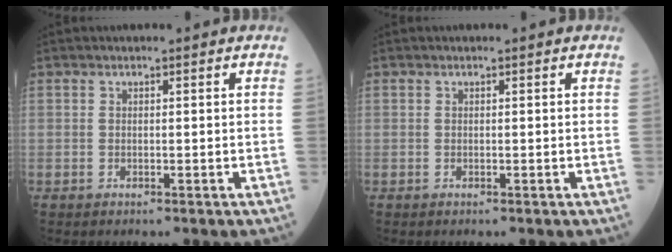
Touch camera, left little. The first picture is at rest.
{"total": 0.0}